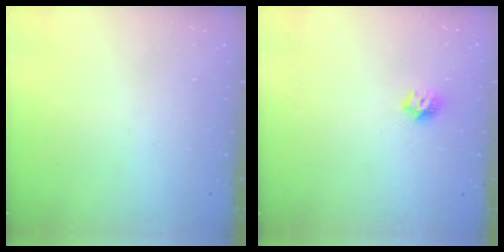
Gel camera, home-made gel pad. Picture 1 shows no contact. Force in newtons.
{"total": 6.8, "press": 6.8, "slide": 0.5}